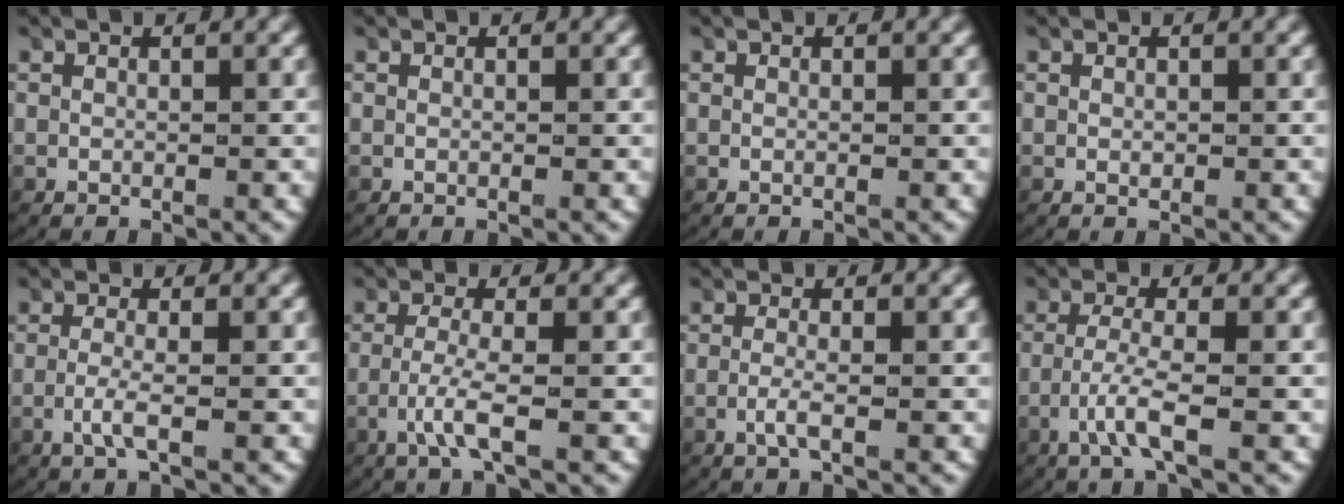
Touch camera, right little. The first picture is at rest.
{"total": 0.0}
{"total": 0.0}
{"total": 0.5, "force": [0.0, 0.3, 0.4], "torque": [-0.012, -0.006, 0.004]}
{"total": 1.7, "force": [-0.6, 0.1, 1.6], "torque": [-0.045, -0.010, -0.010]}
{"total": 2.8, "force": [-0.9, 0.3, 2.6], "torque": [-0.066, -0.011, -0.015]}
{"total": 1.5, "force": [-0.7, 0.1, 1.3], "torque": [-0.038, -0.009, -0.011]}
{"total": 3.0, "force": [-1.2, 0.4, 2.7], "torque": [-0.067, -0.012, -0.019]}